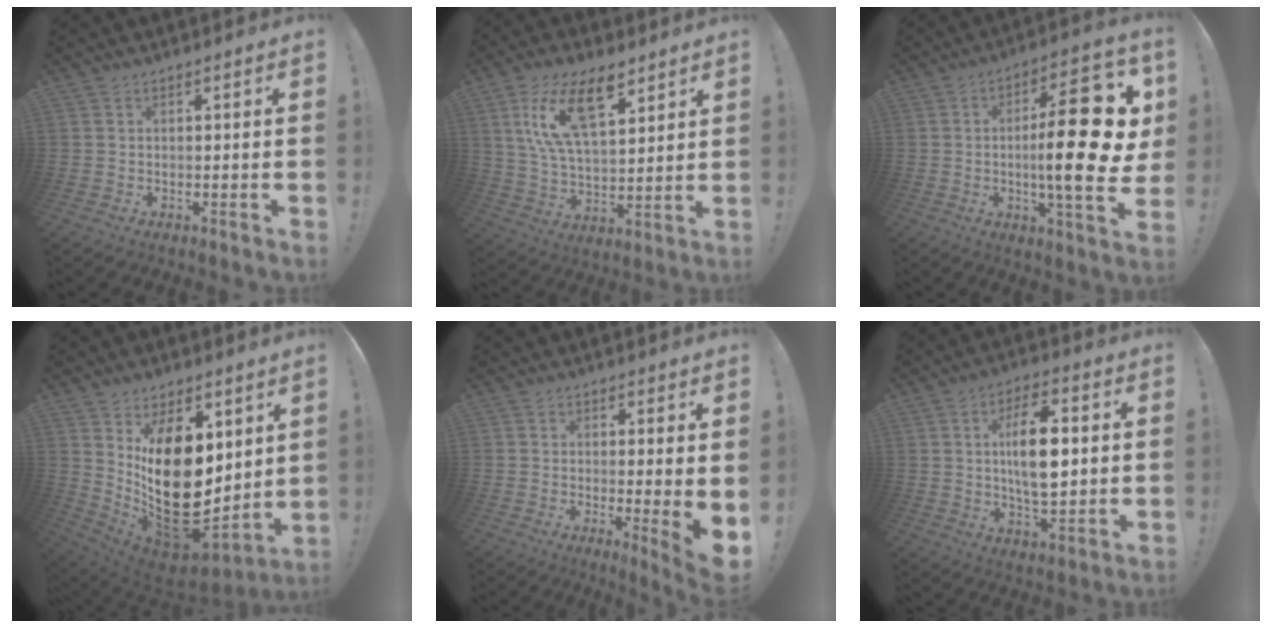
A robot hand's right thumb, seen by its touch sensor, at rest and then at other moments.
{"total": 16.2, "force": [8.6, 7.2, 11.6], "torque": [-0.224, -0.028, 0.150]}
{"total": 22.9, "force": [0.2, 5.8, 22.2], "torque": [-0.340, -0.005, -0.001]}
{"total": 24.8, "force": [1.9, 14.7, 19.9], "torque": [-0.337, -0.039, 0.056]}
{"total": 5.4, "force": [0.9, 0.0, 5.4], "torque": [-0.067, -0.029, 0.017]}
{"total": 13.9, "force": [2.1, 7.4, 11.5], "torque": [-0.184, 0.003, 0.033]}